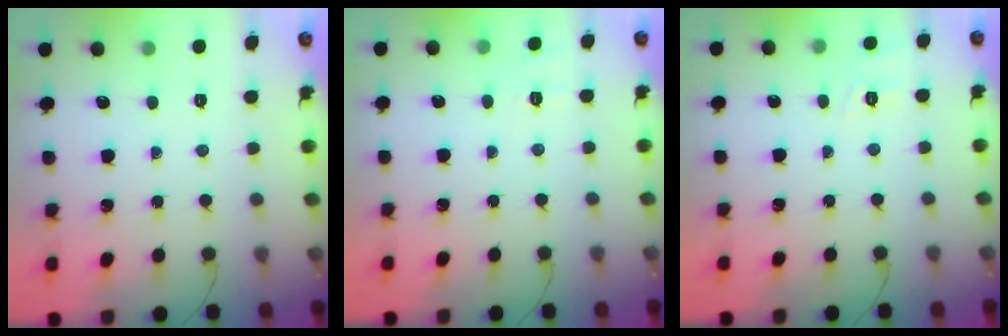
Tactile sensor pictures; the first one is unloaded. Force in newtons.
{"total": 4.8, "press": 4.4, "slide": 1.9}
{"total": 7.3, "press": 7.2, "slide": 1.6}